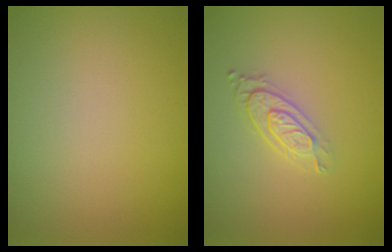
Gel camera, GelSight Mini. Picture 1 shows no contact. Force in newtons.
{"total": 3.2, "press": 2.3, "slide": 2.3}